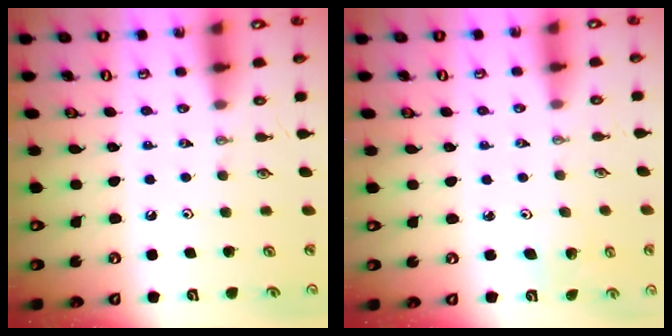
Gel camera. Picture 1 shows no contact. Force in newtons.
{"total": 2.8, "press": 2.8, "slide": 0.3}